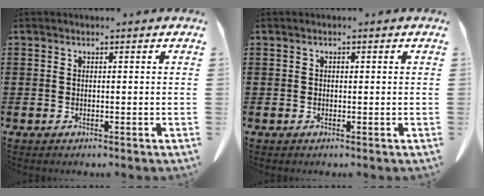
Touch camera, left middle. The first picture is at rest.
{"total": 0.6, "force": [0.1, 0.3, 0.4], "torque": [-0.010, 0.002, 0.002]}